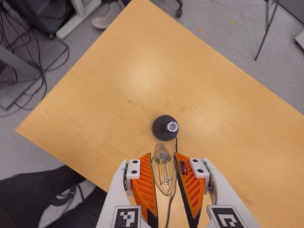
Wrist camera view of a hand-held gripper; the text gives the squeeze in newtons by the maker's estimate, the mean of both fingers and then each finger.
{"total": 10.7, "left": 10.1, "right": 11.2}